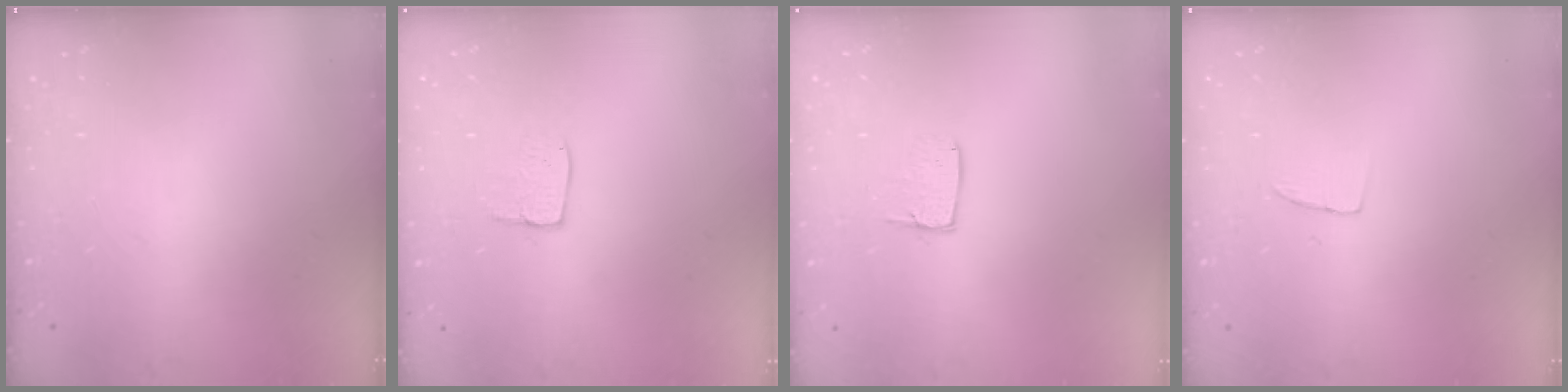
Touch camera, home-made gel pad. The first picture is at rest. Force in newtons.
{"total": 6.3, "press": 6.3, "slide": 0.2}
{"total": 6.7, "press": 6.7, "slide": 0.5}
{"total": 3.3, "press": 3.3, "slide": 0.2}